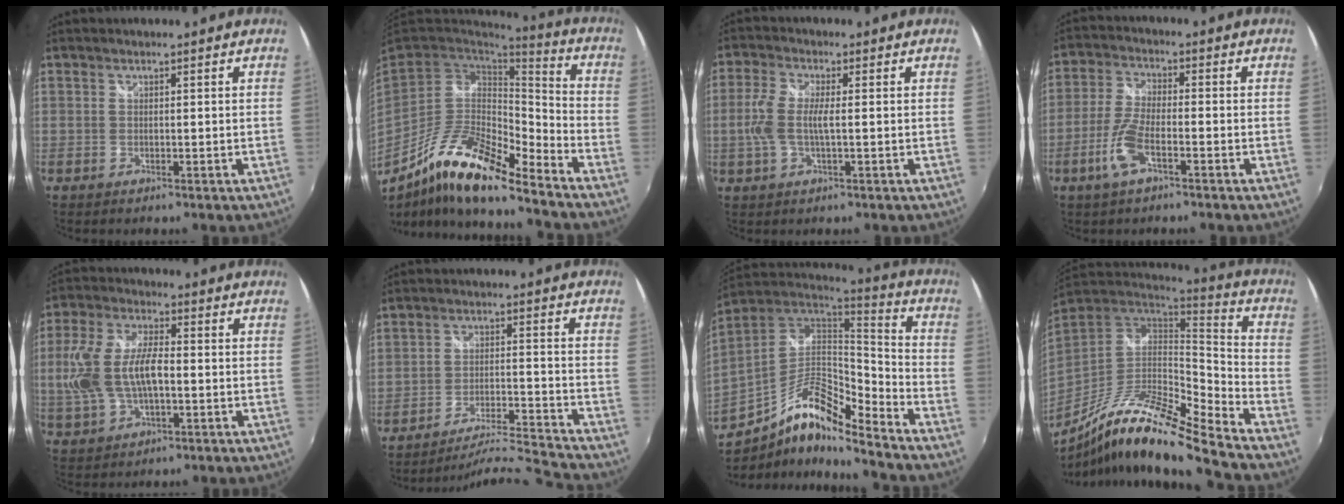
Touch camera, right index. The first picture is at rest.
{"total": 17.6, "force": [-12.2, 4.2, 12.0], "torque": [-0.225, -0.016, -0.240]}
{"total": 6.5, "force": [-0.4, 1.9, 6.2], "torque": [-0.133, 0.001, -0.006]}
{"total": 7.2, "force": [-3.6, 1.9, 5.9], "torque": [-0.136, -0.001, -0.075]}
{"total": 13.0, "force": [-0.8, 6.4, 11.3], "torque": [-0.246, 0.009, -0.013]}
{"total": 11.6, "force": [-11.2, -2.6, 1.4], "torque": [-0.038, 0.006, -0.188]}
{"total": 16.1, "force": [-9.7, 4.5, 12.0], "torque": [-0.234, -0.007, -0.189]}
{"total": 18.4, "force": [-13.3, 1.8, 12.6], "torque": [-0.236, -0.022, -0.252]}